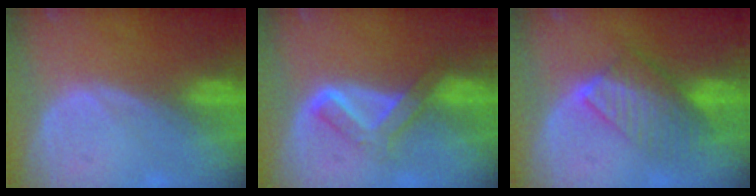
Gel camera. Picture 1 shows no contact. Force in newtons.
{"total": 5.3, "press": 5.3, "slide": 0.2}
{"total": 7.5, "press": 7.1, "slide": 2.3}